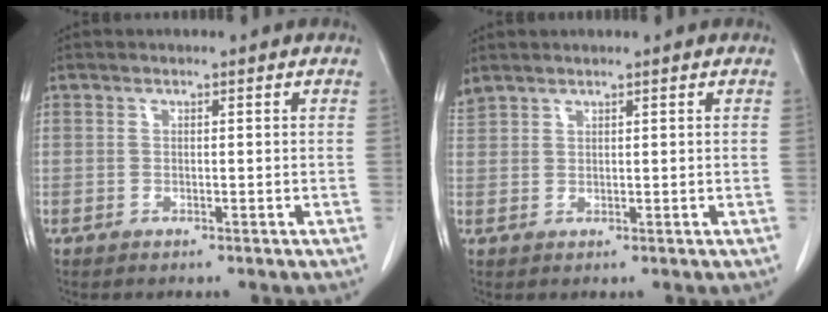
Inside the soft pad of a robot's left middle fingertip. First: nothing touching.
{"total": 1.9, "force": [1.8, 0.2, 0.3], "torque": [-0.019, 0.020, 0.043]}